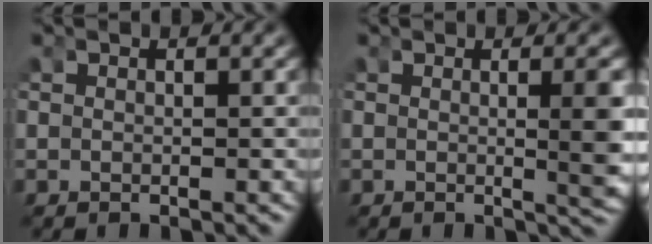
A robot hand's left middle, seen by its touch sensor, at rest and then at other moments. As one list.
[{"total": 3.0, "force": [-0.1, 0.1, 3.0], "torque": [-0.036, -0.005, -0.002]}]